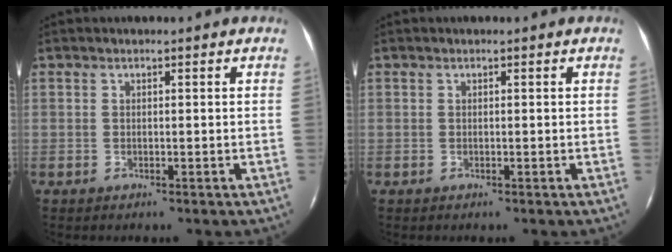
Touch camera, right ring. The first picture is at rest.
{"total": 0.0}